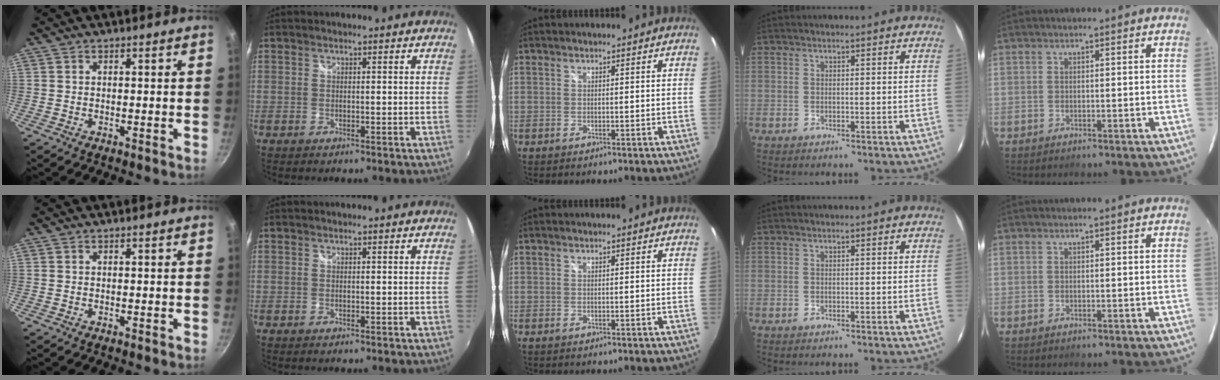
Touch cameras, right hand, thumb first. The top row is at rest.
{}